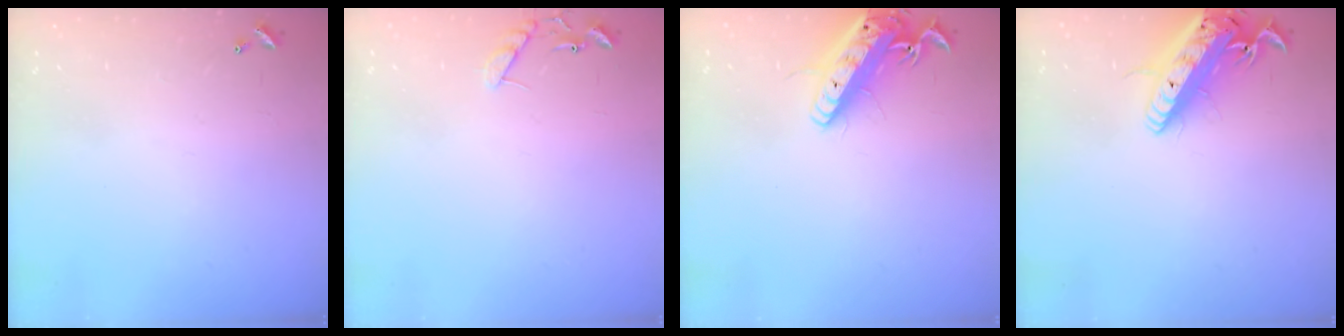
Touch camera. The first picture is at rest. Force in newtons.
{"total": 8.8, "press": 8.8, "slide": 0.4}
{"total": 15.2, "press": 14.9, "slide": 3.0}
{"total": 19.0, "press": 18.6, "slide": 3.8}